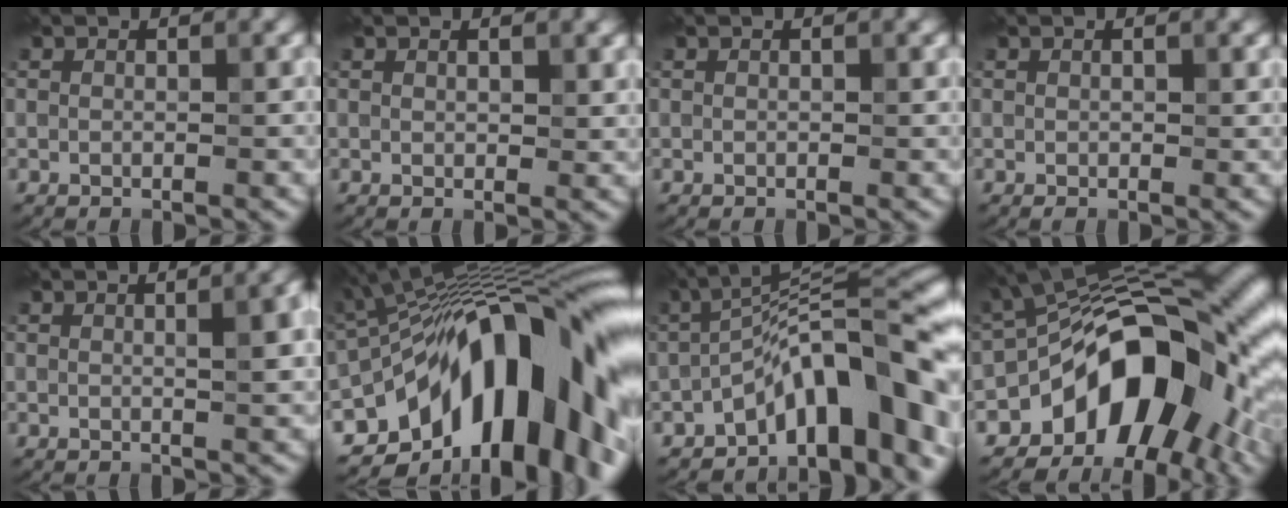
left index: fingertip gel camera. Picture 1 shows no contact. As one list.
[{"total": 1.4, "force": [0.8, 0.5, 1.0], "torque": [-0.015, -0.002, 0.017]}, {"total": 0.0}, {"total": 0.8, "force": [0.2, 0.3, 0.7], "torque": [-0.009, -0.001, 0.004]}, {"total": 3.8, "force": [0.6, 1.1, 3.6], "torque": [-0.040, 0.012, 0.006]}, {"total": 17.7, "force": [-6.1, 8.2, 14.5], "torque": [-0.193, 0.025, -0.114]}, {"total": 12.7, "force": [-5.7, 4.0, 10.6], "torque": [-0.138, 0.023, -0.092]}, {"total": 14.7, "force": [-4.8, 8.4, 11.1], "torque": [-0.127, 0.011, -0.096]}]